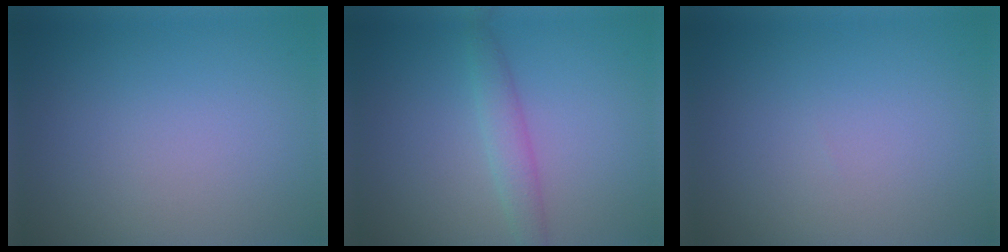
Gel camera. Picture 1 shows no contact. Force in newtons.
{"total": 2.2, "press": 2.2, "slide": 0.2}
{"total": 0.0}